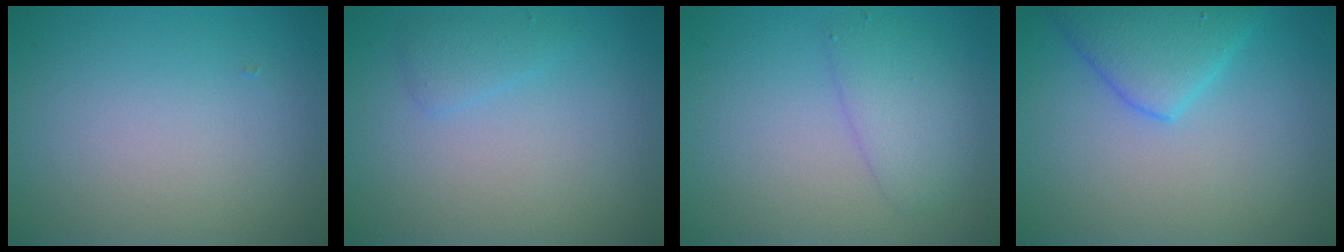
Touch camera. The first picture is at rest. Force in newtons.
{"total": 1.4, "press": 1.4, "slide": 0.1}
{"total": 2.8, "press": 2.8, "slide": 0.1}
{"total": 4.4, "press": 4.4, "slide": 0.2}